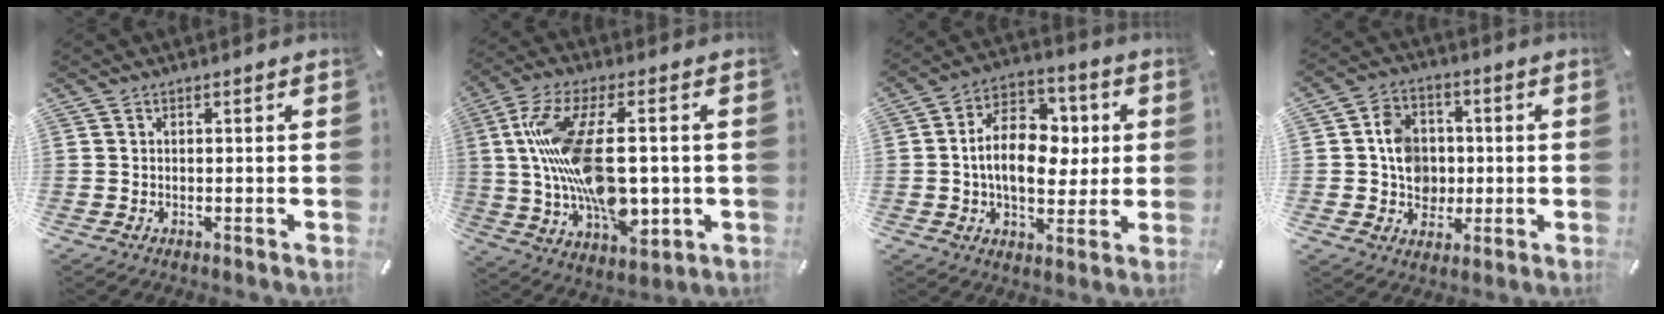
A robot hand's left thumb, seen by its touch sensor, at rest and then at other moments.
{"total": 20.2, "force": [1.2, 9.8, 17.7], "torque": [-0.353, -0.009, 0.020]}
{"total": 14.6, "force": [0.2, 10.2, 10.5], "torque": [-0.174, 0.009, 0.005]}
{"total": 9.0, "force": [0.0, 8.1, 4.1], "torque": [-0.056, 0.014, 0.004]}